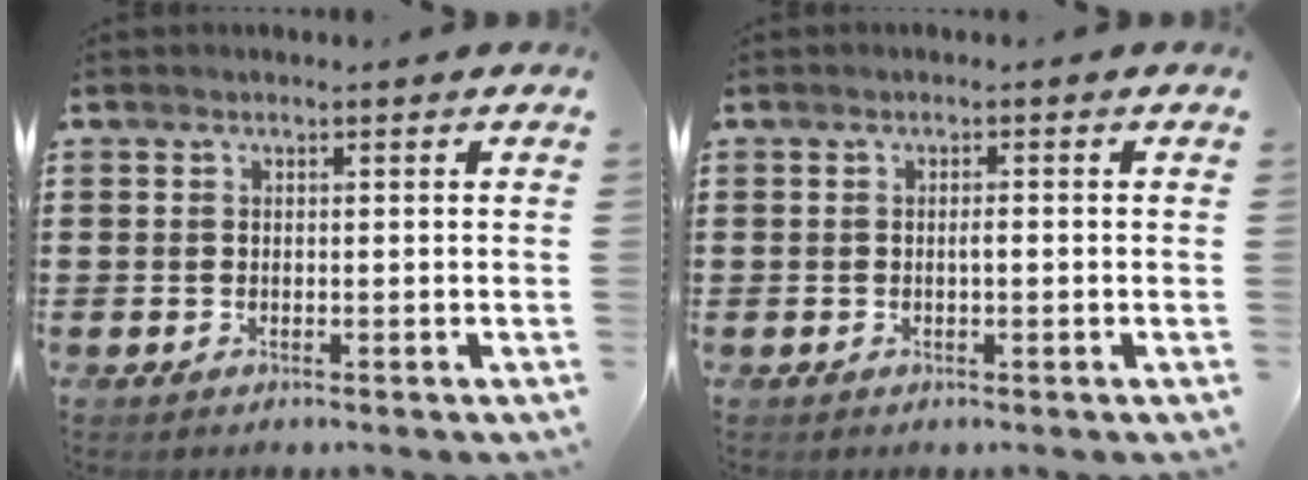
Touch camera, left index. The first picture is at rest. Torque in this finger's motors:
{"motor_torque": [-0.04, -0.01, 0.02, 0.02]}